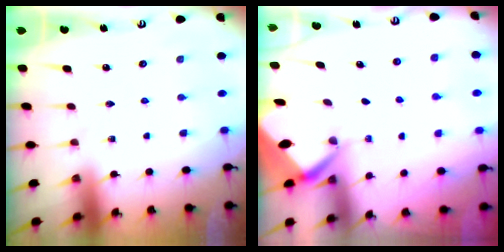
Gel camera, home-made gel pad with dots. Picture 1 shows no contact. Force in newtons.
{"total": 3.0, "press": 3.0, "slide": 0.2}